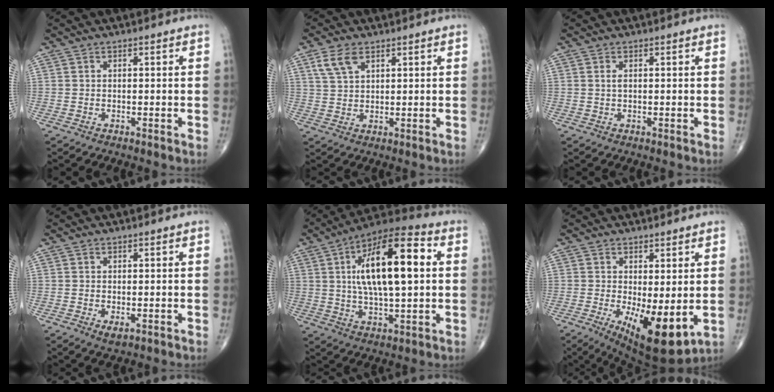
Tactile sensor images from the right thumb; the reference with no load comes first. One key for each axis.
{"total": 5.1, "fx": 2.7, "fy": 2.8, "fz": 3.3, "tx": -0.063, "ty": -0.003, "tz": 0.059}
{"total": 0.9, "fx": 0.2, "fy": 0.4, "fz": 0.8, "tx": -0.017, "ty": 0.001, "tz": 0.004}
{"total": 1.8, "fx": -0.4, "fy": 1.0, "fz": 1.5, "tx": -0.024, "ty": -0.003, "tz": -0.002}
{"total": 19.8, "fx": 3.5, "fy": 7.5, "fz": 18.0, "tx": -0.287, "ty": 0.015, "tz": 0.050}
{"total": 11.4, "fx": -1.8, "fy": 4.2, "fz": 10.4, "tx": -0.158, "ty": -0.026, "tz": -0.013}